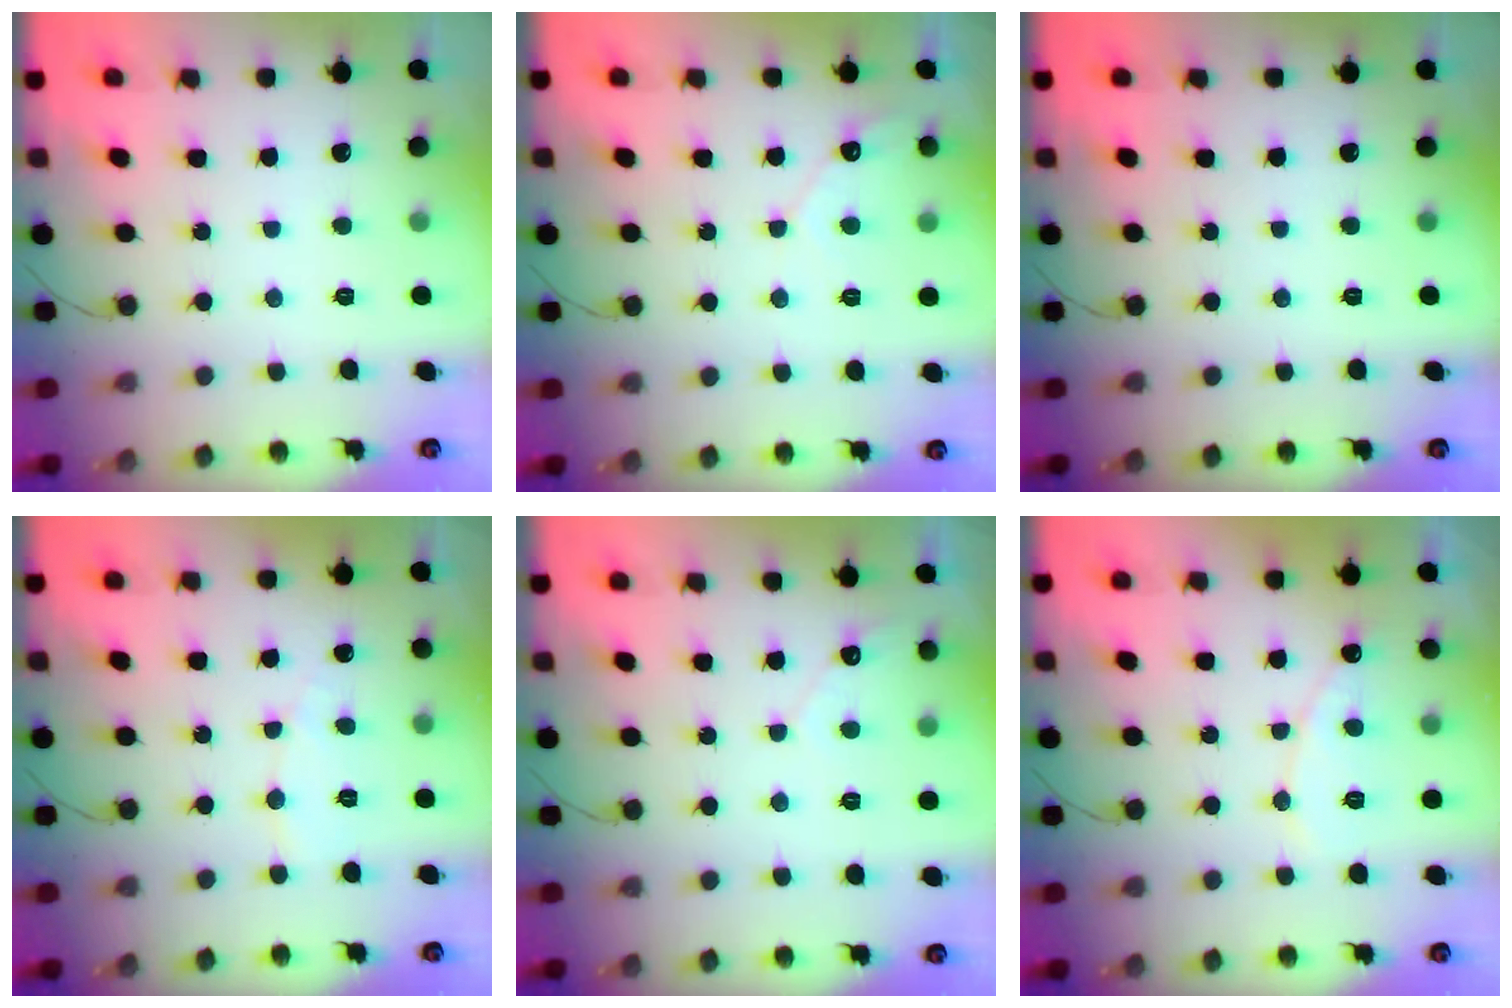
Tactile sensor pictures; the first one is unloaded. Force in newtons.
{"total": 4.1, "press": 4.1, "slide": 0.3}
{"total": 0.0}
{"total": 3.9, "press": 3.9, "slide": 0.3}
{"total": 2.8, "press": 2.8, "slide": 0.2}
{"total": 7.4, "press": 7.4, "slide": 0.6}